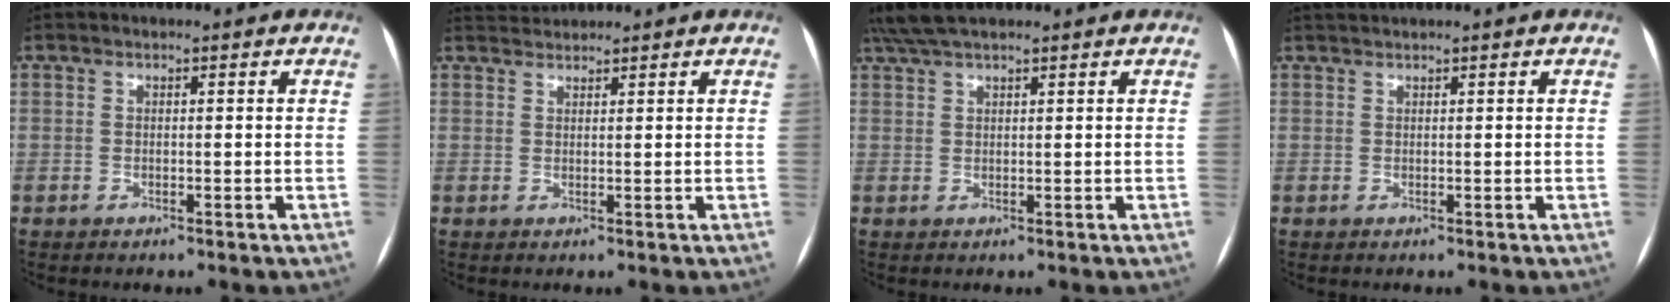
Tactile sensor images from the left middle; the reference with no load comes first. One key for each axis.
{"total": 2.4, "fx": 2.4, "fy": 0.0, "fz": -0.3, "tx": -0.004, "ty": 0.018, "tz": 0.050}
{"total": 6.0, "fx": 5.0, "fy": 0.9, "fz": 3.1, "tx": -0.059, "ty": 0.039, "tz": 0.095}
{"total": 1.4, "fx": 1.3, "fy": -0.3, "fz": 0.2, "tx": -0.004, "ty": 0.014, "tz": 0.031}